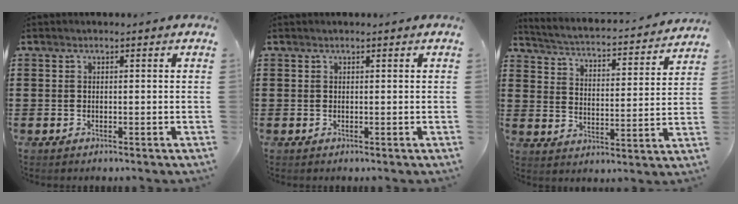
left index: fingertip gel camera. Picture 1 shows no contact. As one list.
[{"total": 0.0}, {"total": 2.4, "force": [2.4, -0.2, 0.6], "torque": [-0.031, -0.032, 0.029]}]